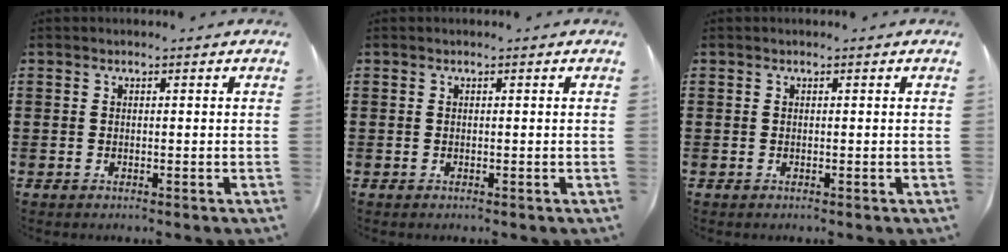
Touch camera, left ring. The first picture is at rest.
{"total": 0.0}
{"total": 0.0}